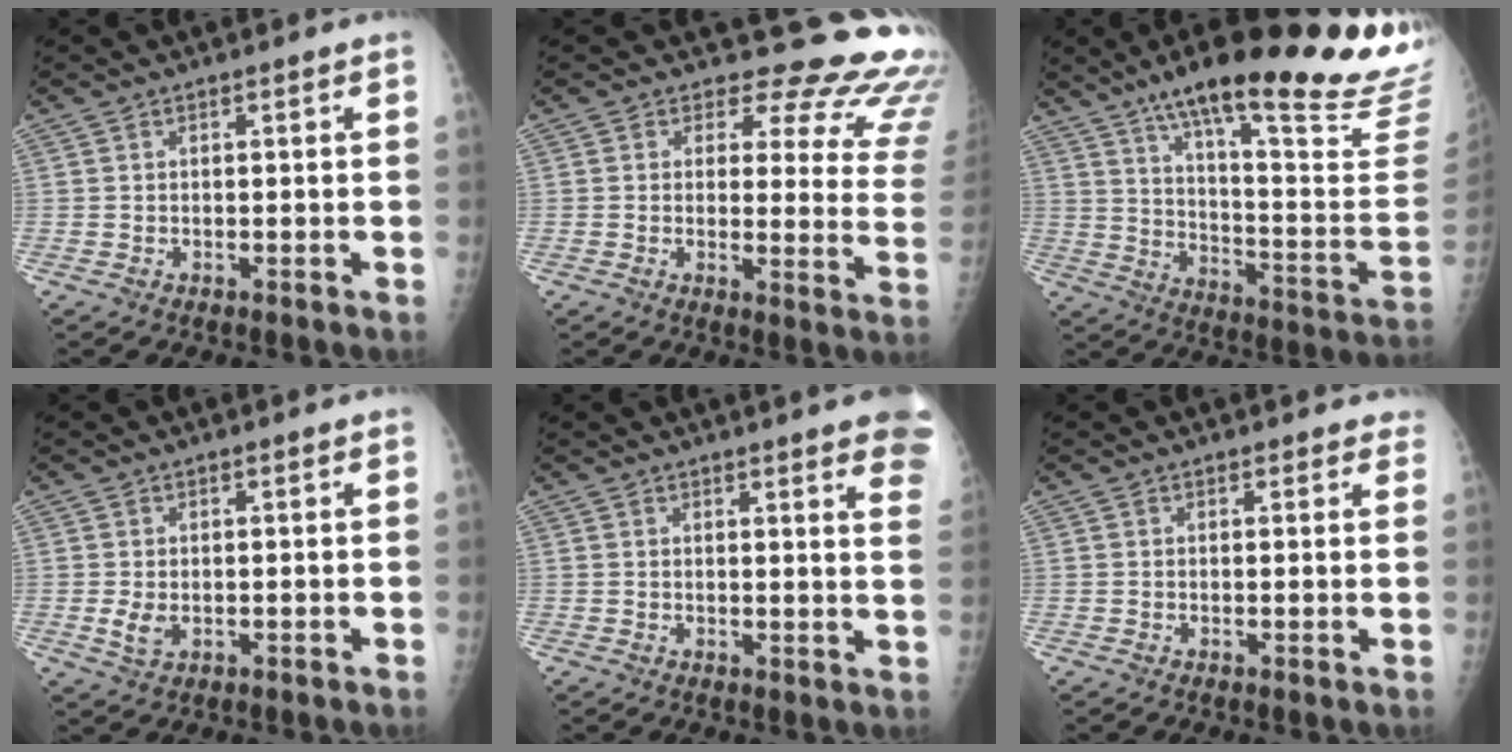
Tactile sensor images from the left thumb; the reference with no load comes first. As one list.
[{"total": 17.7, "force": [14.9, 7.7, 5.9], "torque": [-0.020, -0.114, 0.137]}, {"total": 33.0, "force": [23.5, 5.1, 22.6], "torque": [-0.252, -0.109, 0.325]}, {"total": 2.8, "force": [0.1, 1.7, 2.2], "torque": [-0.045, -0.008, 0.007]}, {"total": 12.3, "force": [9.2, 1.9, 8.0], "torque": [-0.074, -0.032, 0.087]}, {"total": 3.0, "force": [2.8, 1.1, 0.5], "torque": [0.019, -0.008, 0.018]}]